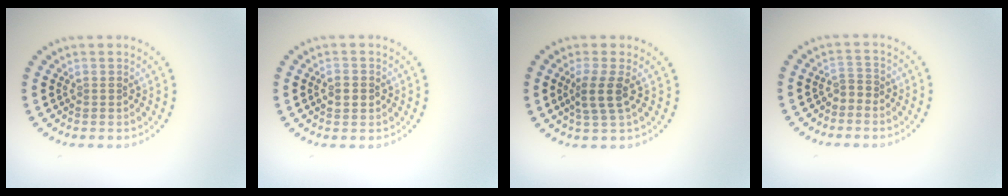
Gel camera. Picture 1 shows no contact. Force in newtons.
{"total": 2.2, "press": 2.2, "slide": 0.1}
{"total": 2.5, "press": 1.9, "slide": 1.5}
{"total": 1.0, "press": 0.8, "slide": 0.7}